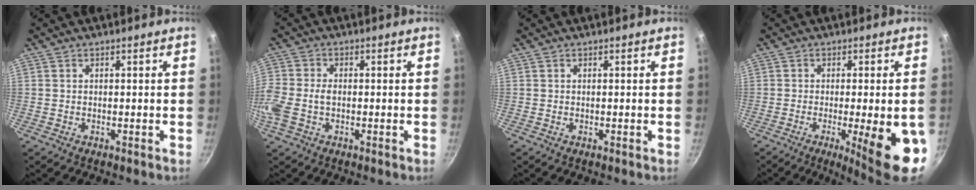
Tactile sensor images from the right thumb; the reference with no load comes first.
{"total": 7.5, "force": [-1.4, 4.9, 5.5], "torque": [-0.129, 0.006, -0.036]}
{"total": 0.0}
{"total": 14.0, "force": [-3.8, 2.8, 13.1], "torque": [-0.157, -0.001, -0.043]}